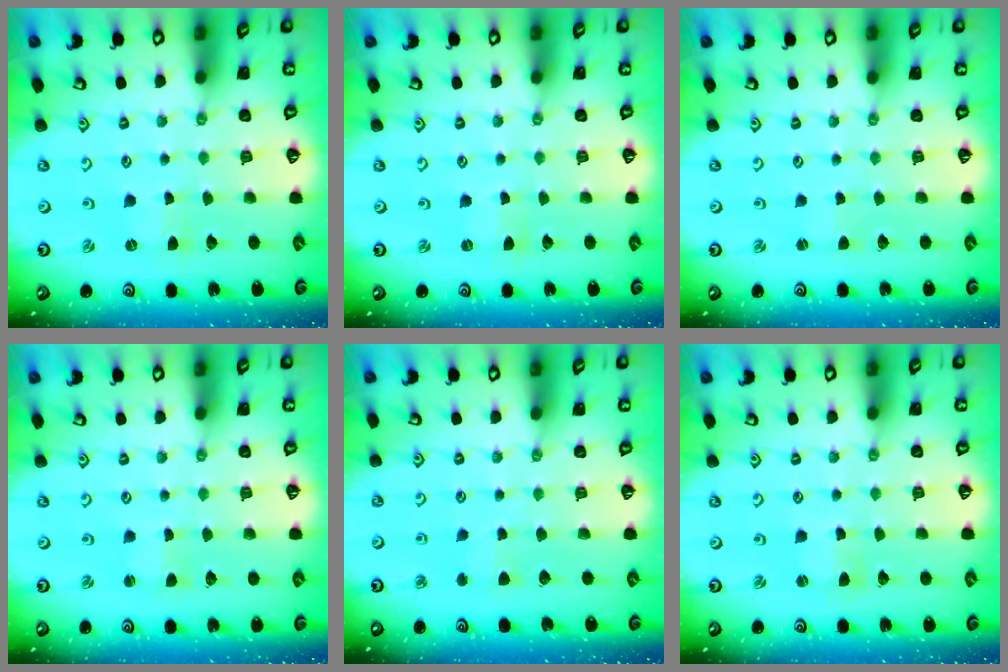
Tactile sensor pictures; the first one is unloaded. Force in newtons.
{"total": 0.0}
{"total": 0.7, "press": 0.7, "slide": 0.1}
{"total": 0.7, "press": 0.7, "slide": 0.0}
{"total": 2.8, "press": 2.7, "slide": 0.4}
{"total": 1.1, "press": 1.0, "slide": 0.2}